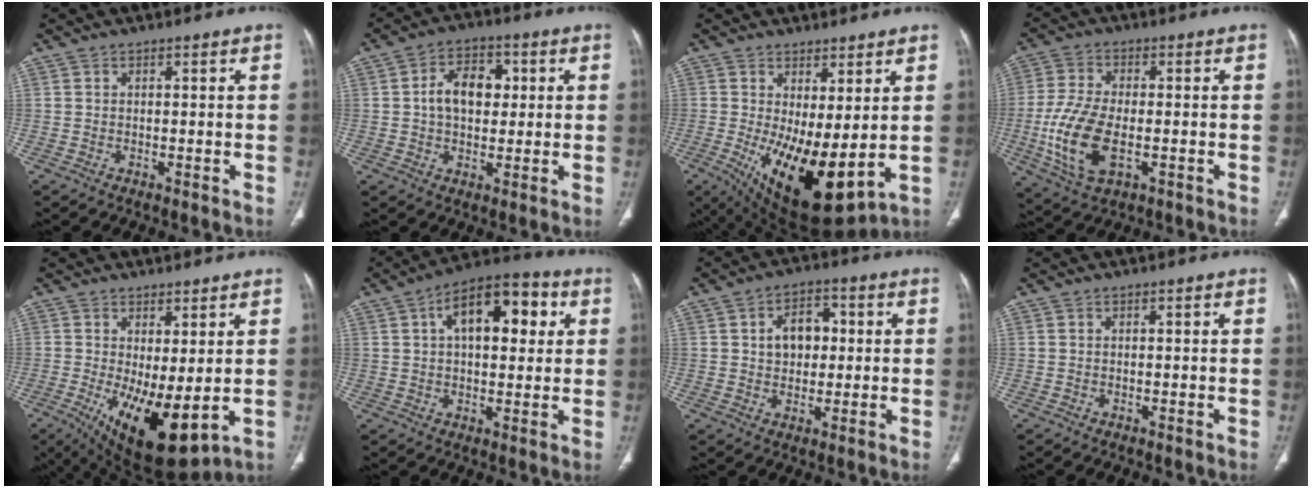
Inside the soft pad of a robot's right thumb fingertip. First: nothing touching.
{"total": 9.1, "force": [1.2, 6.2, 6.6], "torque": [-0.085, 0.014, 0.016]}
{"total": 15.0, "force": [-0.8, 5.9, 13.8], "torque": [-0.233, -0.031, 0.012]}
{"total": 13.0, "force": [-2.8, 6.7, 10.8], "torque": [-0.231, -0.001, -0.048]}
{"total": 13.3, "force": [-1.7, 5.1, 12.1], "torque": [-0.204, -0.027, -0.005]}
{"total": 15.2, "force": [4.5, 7.8, 12.2], "torque": [-0.154, 0.020, 0.063]}
{"total": 7.5, "force": [1.2, 5.3, 5.2], "torque": [-0.053, 0.011, 0.015]}
{"total": 0.0}